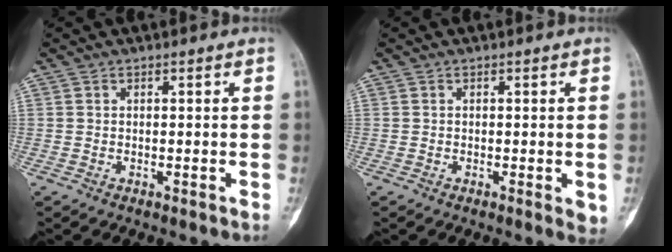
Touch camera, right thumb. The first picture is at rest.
{"total": 2.1, "force": [-0.3, 0.6, 2.0], "torque": [-0.027, -0.007, -0.005]}